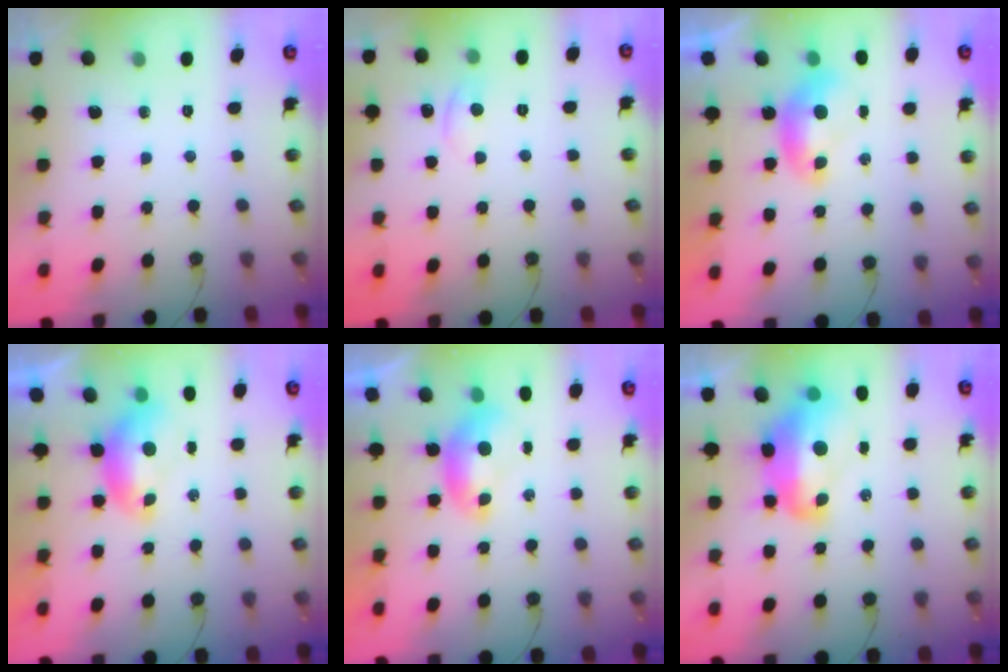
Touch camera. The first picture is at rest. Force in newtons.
{"total": 0.9, "press": 0.7, "slide": 0.5}
{"total": 0.0}
{"total": 0.8, "press": 0.7, "slide": 0.3}
{"total": 0.0}
{"total": 8.9, "press": 8.8, "slide": 1.5}